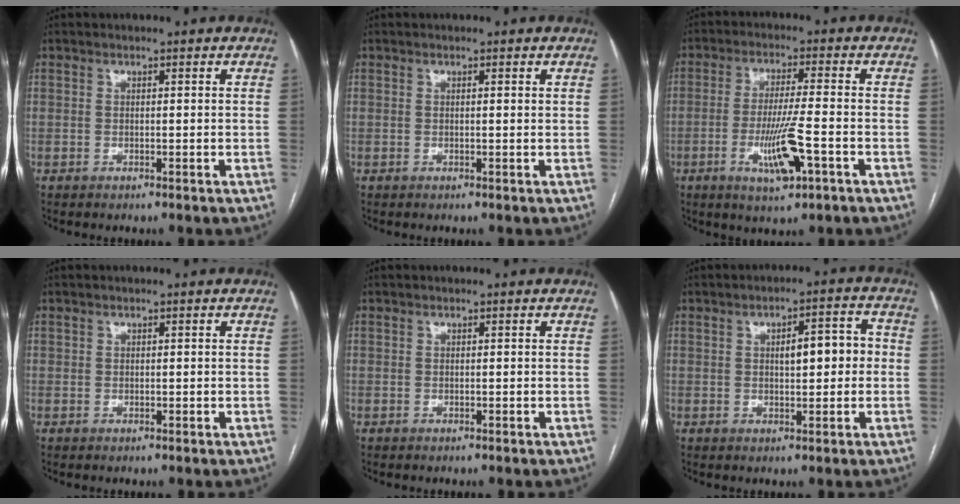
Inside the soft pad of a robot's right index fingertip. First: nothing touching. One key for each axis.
{"total": 0.5, "fx": 0.3, "fy": 0.0, "fz": 0.4, "tx": -0.007, "ty": 0.001, "tz": 0.003}
{"total": 8.4, "fx": -3.1, "fy": 0.7, "fz": 7.8, "tx": -0.145, "ty": -0.012, "tz": -0.053}
{"total": 0.7, "fx": 0.2, "fy": 0.6, "fz": 0.2, "tx": 0.004, "ty": 0.001, "tz": 0.001}
{"total": 0.0}
{"total": 6.2, "fx": 0.5, "fy": 2.1, "fz": 5.8, "tx": -0.080, "ty": 0.023, "tz": 0.009}